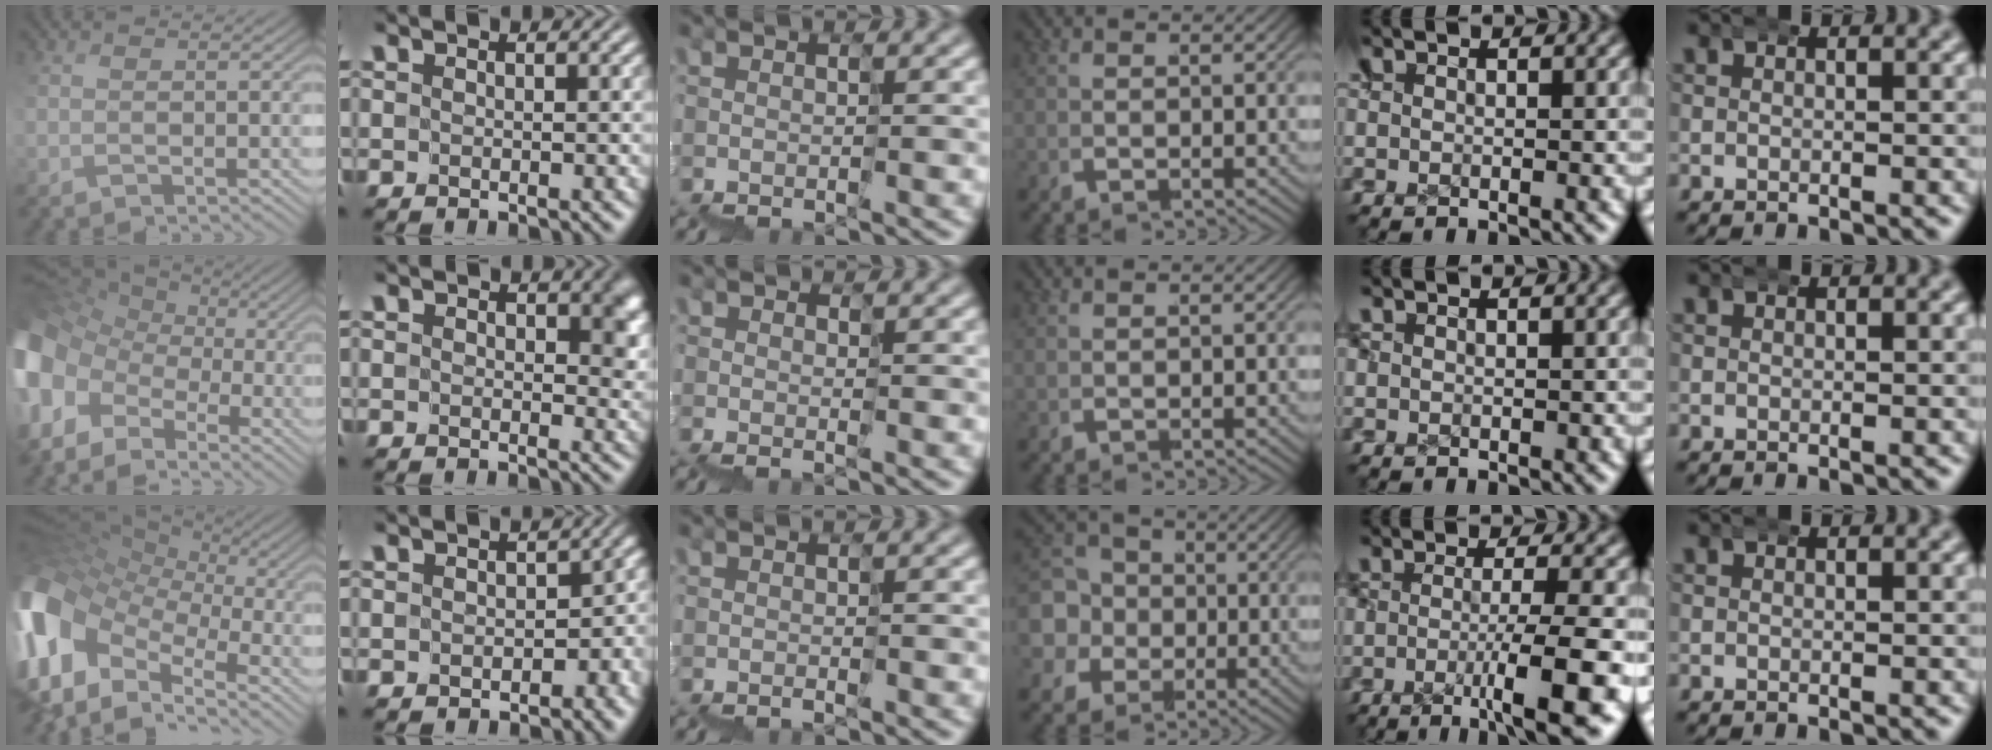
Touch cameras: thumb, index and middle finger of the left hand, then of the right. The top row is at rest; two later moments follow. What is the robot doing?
{"motion": "wrap", "object": "ethernet cable"}